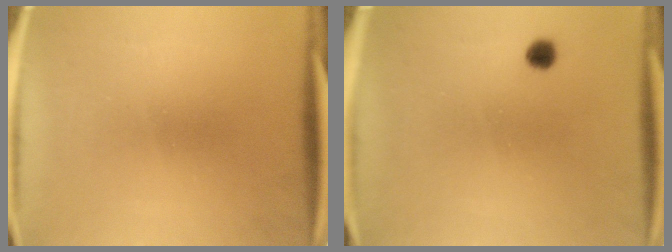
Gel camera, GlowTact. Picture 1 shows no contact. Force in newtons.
{"total": 1.8}